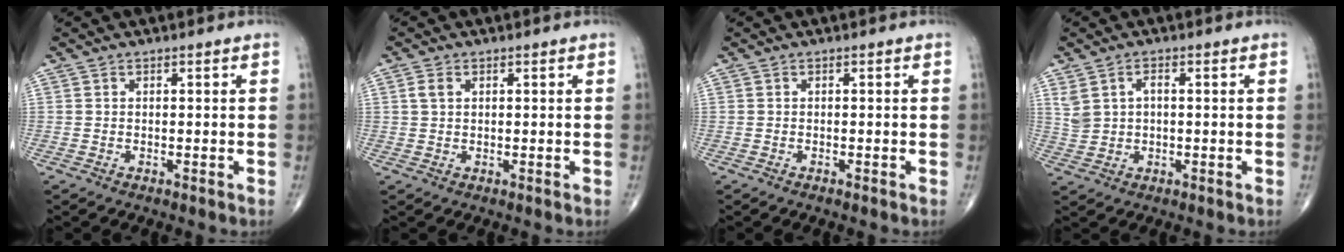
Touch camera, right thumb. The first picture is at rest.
{"total": 1.7, "force": [0.5, 1.2, 1.2], "torque": [-0.026, 0.006, 0.011]}
{"total": 0.5, "force": [-0.4, 0.1, 0.3], "torque": [-0.008, 0.000, -0.006]}
{"total": 4.2, "force": [1.0, 2.8, 3.0], "torque": [-0.055, 0.005, 0.025]}